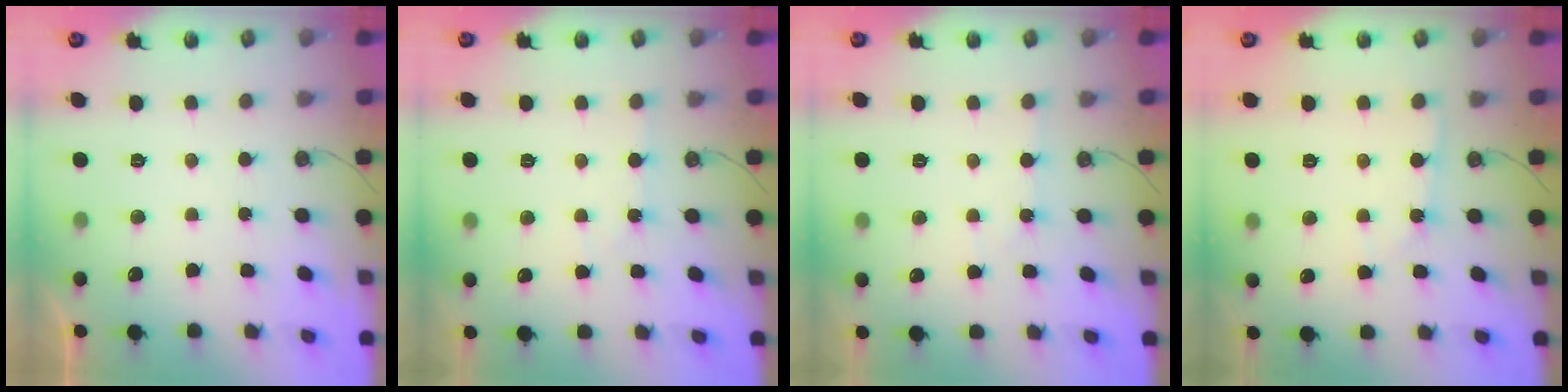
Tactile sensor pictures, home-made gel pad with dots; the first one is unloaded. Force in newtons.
{"total": 1.6, "press": 1.5, "slide": 0.3}
{"total": 1.6, "press": 1.5, "slide": 0.3}
{"total": 3.2, "press": 3.2, "slide": 0.3}